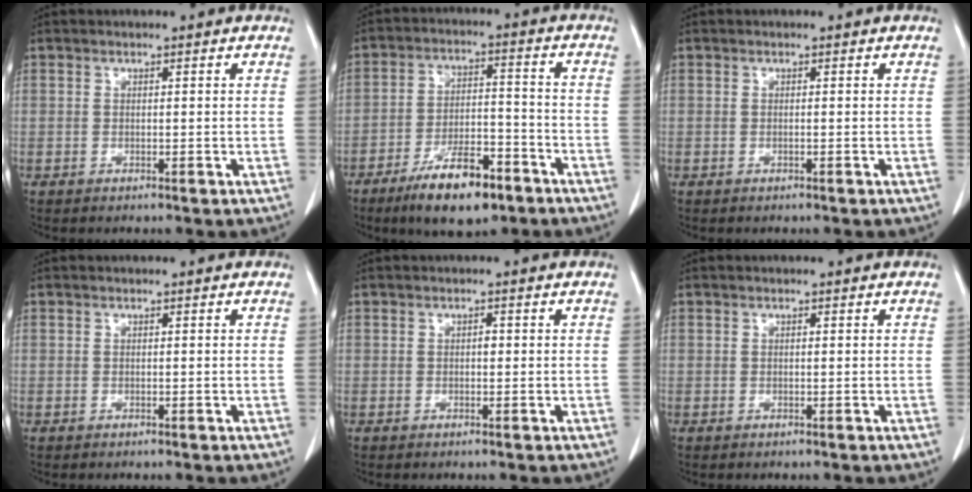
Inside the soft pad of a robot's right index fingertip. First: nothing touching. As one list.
[{"total": 11.5, "force": [-7.5, 3.5, 7.9], "torque": [-0.138, -0.001, -0.126]}, {"total": 0.0}, {"total": 0.0}, {"total": 0.7, "force": [0.0, 0.4, 0.6], "torque": [-0.010, 0.002, 0.000]}, {"total": 0.0}]